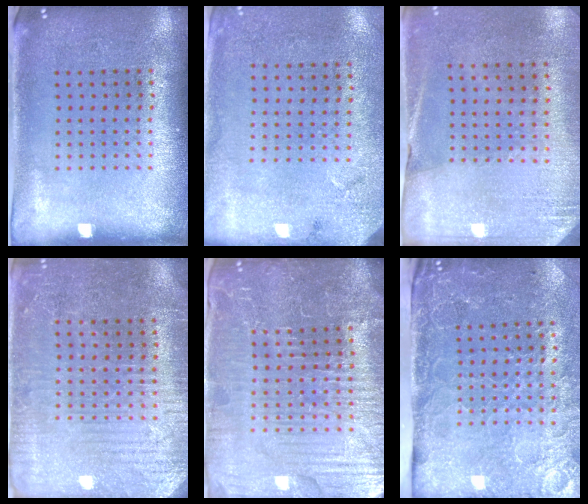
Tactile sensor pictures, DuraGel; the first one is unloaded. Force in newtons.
{"total": 2.7, "press": 2.1, "slide": 1.7}
{"total": 2.6, "press": 2.3, "slide": 1.3}
{"total": 3.2, "press": 3.1, "slide": 0.7}
{"total": 5.8, "press": 5.4, "slide": 2.3}
{"total": 4.6, "press": 3.7, "slide": 2.7}